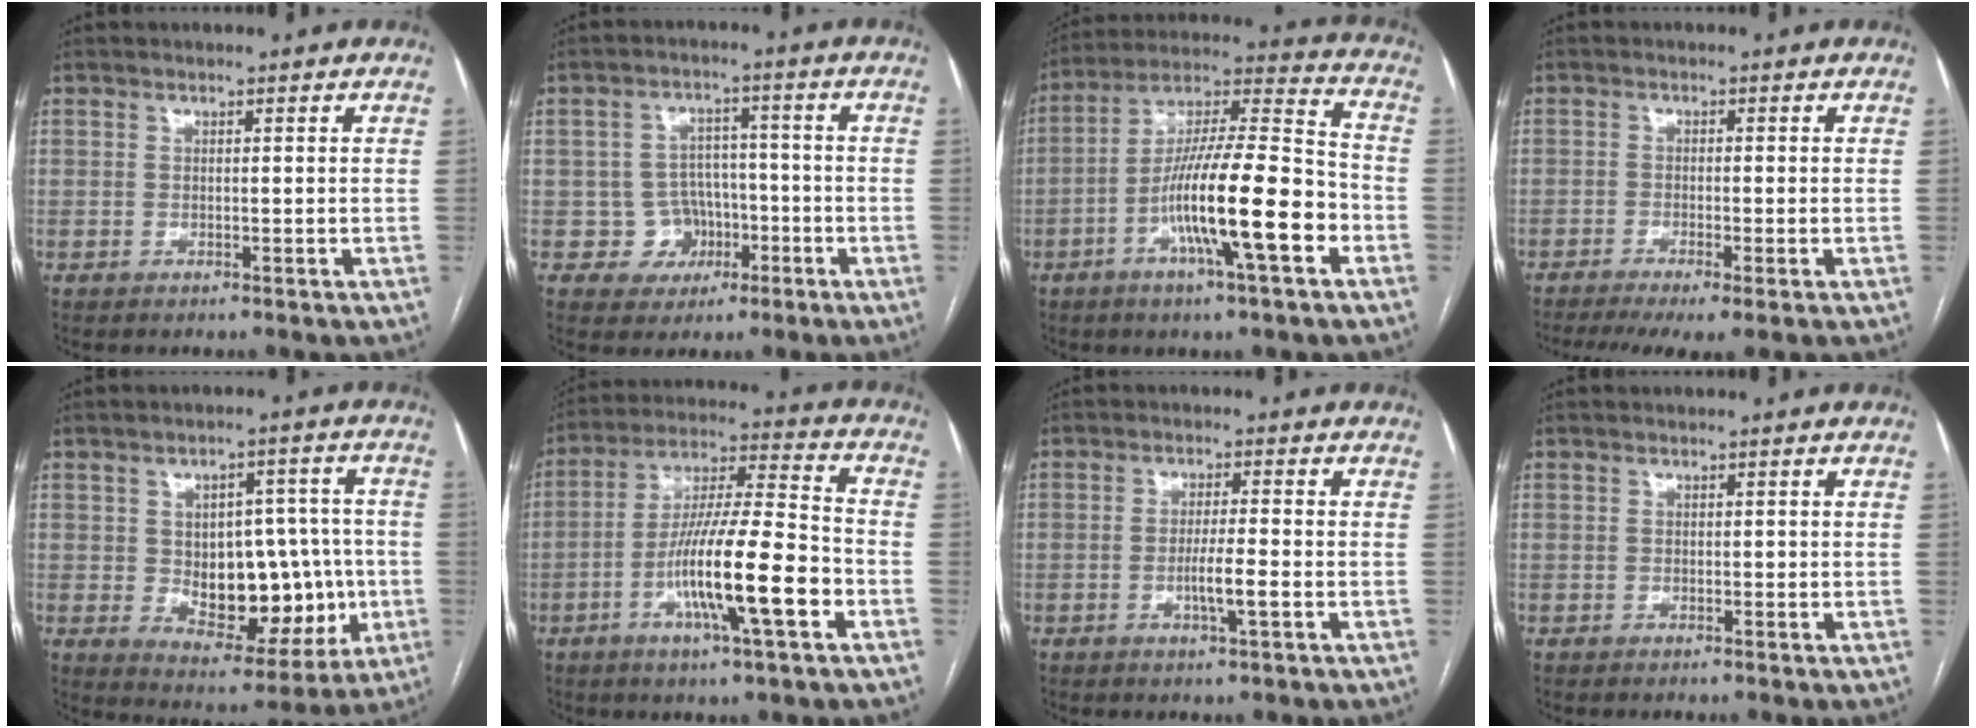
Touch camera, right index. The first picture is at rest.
{"total": 5.9, "force": [-2.1, 5.4, 0.7], "torque": [0.002, 0.017, -0.024]}
{"total": 17.8, "force": [-6.2, 1.6, 16.6], "torque": [-0.294, 0.001, -0.106]}
{"total": 7.4, "force": [-5.1, 0.8, 5.3], "torque": [-0.088, -0.012, -0.085]}
{"total": 14.7, "force": [-1.3, 8.2, 12.1], "torque": [-0.163, 0.022, 0.005]}
{"total": 15.9, "force": [-5.6, 1.2, 14.9], "torque": [-0.267, -0.004, -0.098]}
{"total": 4.2, "force": [-1.4, 0.0, 4.0], "torque": [-0.072, -0.004, -0.025]}
{"total": 0.0}